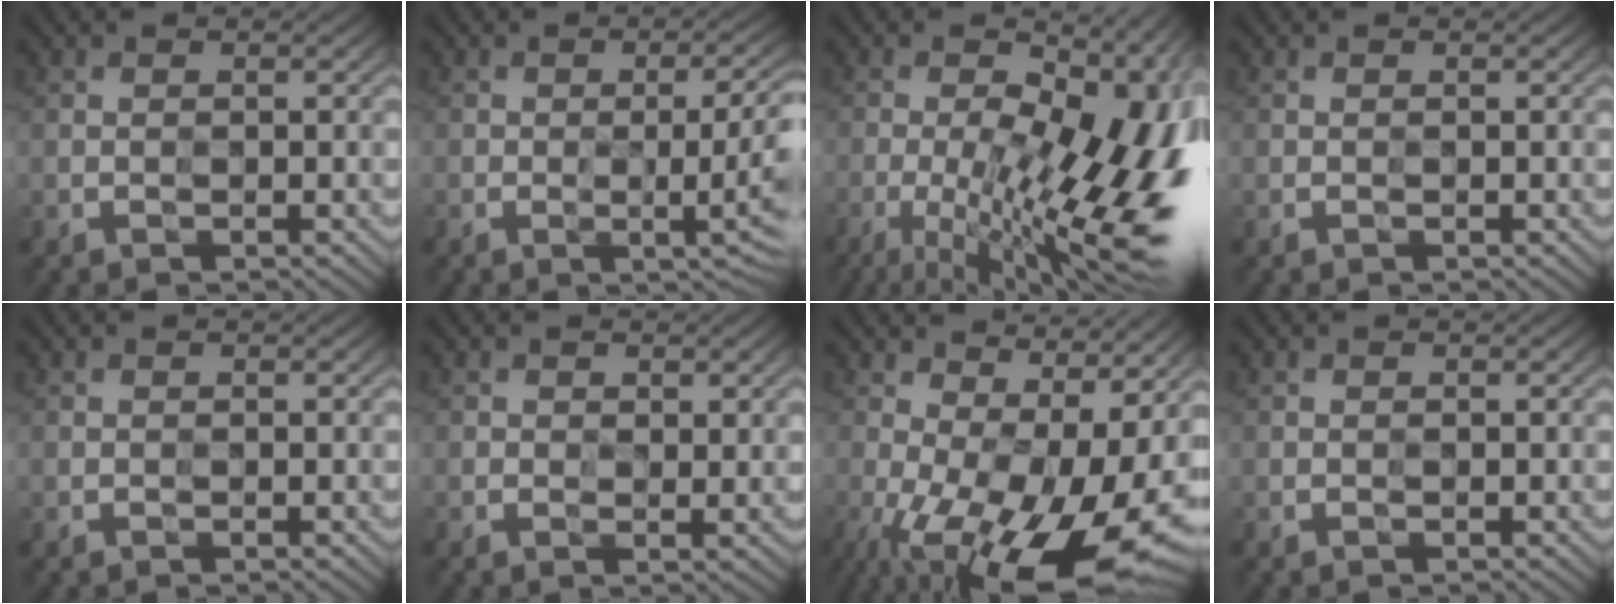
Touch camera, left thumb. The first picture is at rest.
{"total": 8.1, "force": [-0.7, 3.2, 7.4], "torque": [-0.091, 0.005, -0.009]}
{"total": 16.6, "force": [-5.1, 5.4, 14.8], "torque": [-0.204, -0.005, -0.077]}
{"total": 0.0}
{"total": 0.0}
{"total": 1.7, "force": [0.9, 1.1, 1.0], "torque": [-0.014, 0.001, 0.015]}
{"total": 17.6, "force": [-3.4, 8.9, 14.8], "torque": [-0.221, -0.015, -0.027]}
{"total": 0.0}